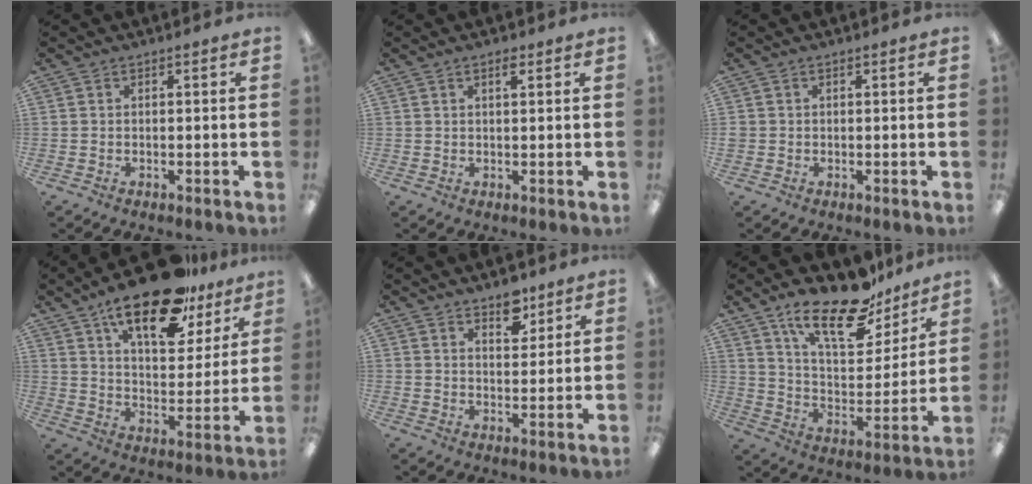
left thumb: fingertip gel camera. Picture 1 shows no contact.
{"total": 1.8, "force": [1.2, 0.5, 1.2], "torque": [-0.018, -0.001, 0.019]}
{"total": 0.8, "force": [0.0, 0.8, 0.1], "torque": [-0.002, 0.005, -0.001]}
{"total": 20.6, "force": [14.3, 8.1, 12.4], "torque": [-0.196, -0.076, 0.239]}
{"total": 6.2, "force": [4.9, 3.1, 2.3], "torque": [-0.010, -0.033, 0.081]}
{"total": 20.3, "force": [14.6, 7.7, 11.8], "torque": [-0.193, -0.090, 0.250]}